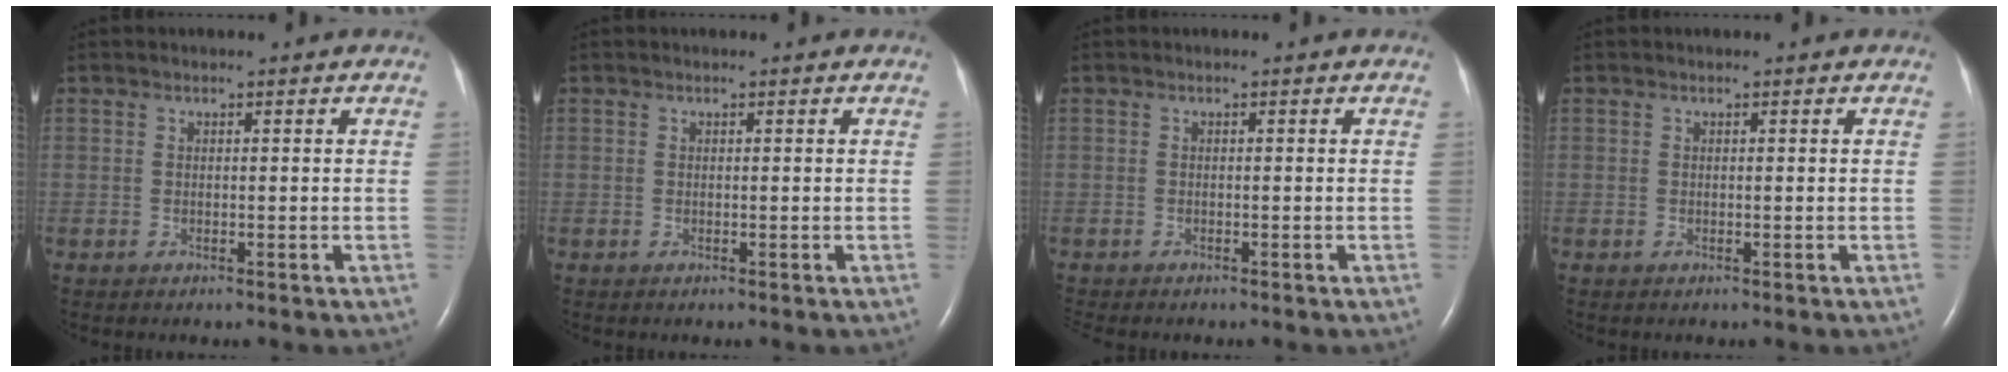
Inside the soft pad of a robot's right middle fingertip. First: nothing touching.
{"total": 0.0}
{"total": 2.2, "force": [-1.9, 0.4, 0.8], "torque": [-0.016, -0.006, -0.026]}
{"total": 0.0}